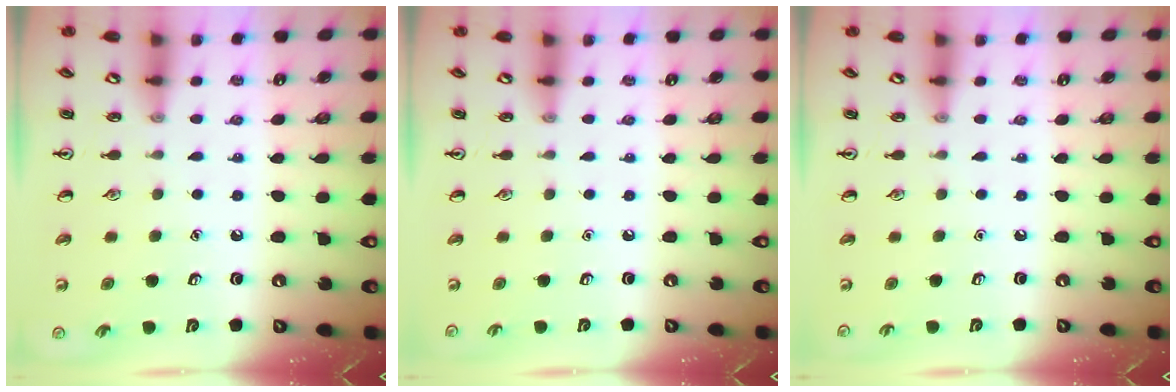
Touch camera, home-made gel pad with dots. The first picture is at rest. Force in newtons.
{"total": 0.0}
{"total": 0.0}